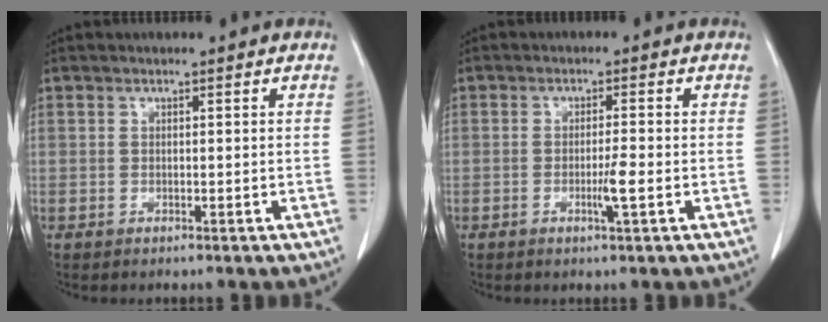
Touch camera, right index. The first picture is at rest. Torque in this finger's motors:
{"motor_torque": [0.44, -0.17, 0.20, 0.08]}